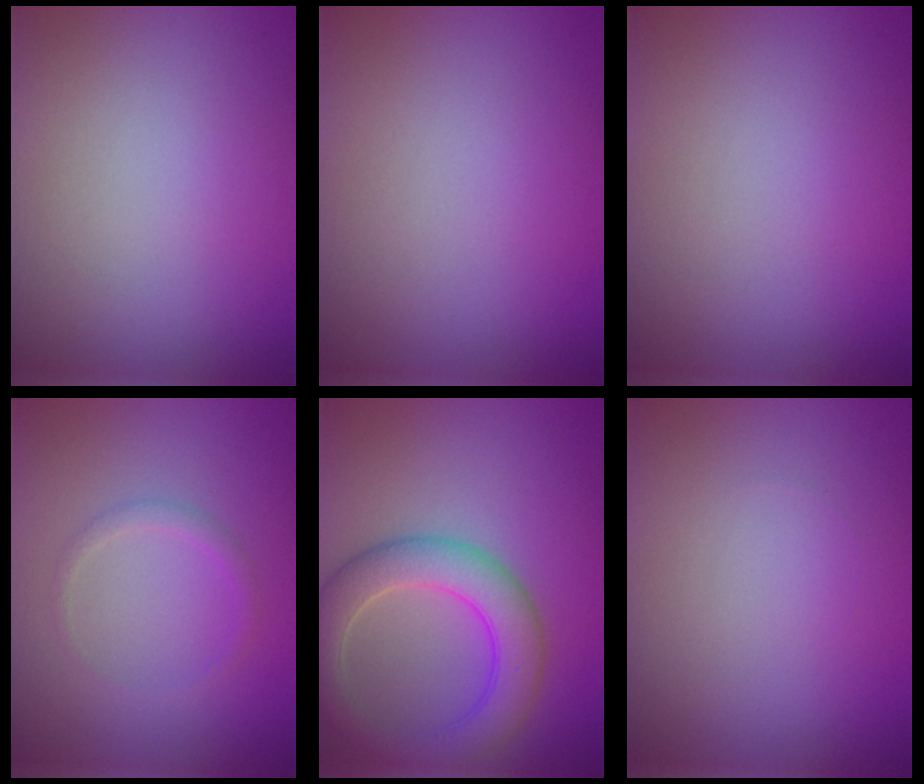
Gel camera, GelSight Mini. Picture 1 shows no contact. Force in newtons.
{"total": 0.0}
{"total": 0.0}
{"total": 1.1, "press": 1.1, "slide": 0.0}
{"total": 5.6, "press": 5.6, "slide": 0.2}
{"total": 0.0}